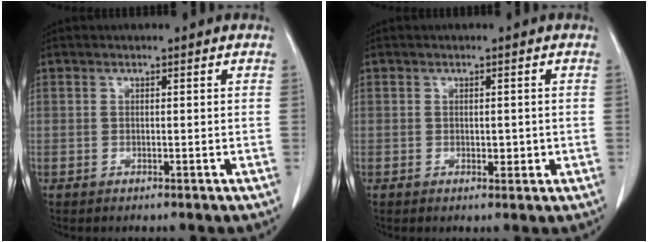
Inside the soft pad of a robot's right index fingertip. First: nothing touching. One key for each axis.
{"total": 1.5, "fx": 0.0, "fy": 1.0, "fz": 1.2, "tx": -0.009, "ty": 0.001, "tz": 0.006}